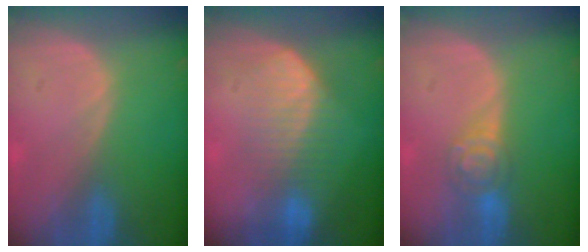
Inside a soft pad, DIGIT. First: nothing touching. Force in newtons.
{"total": 6.8, "press": 6.7, "slide": 1.4}
{"total": 4.6, "press": 4.5, "slide": 0.8}